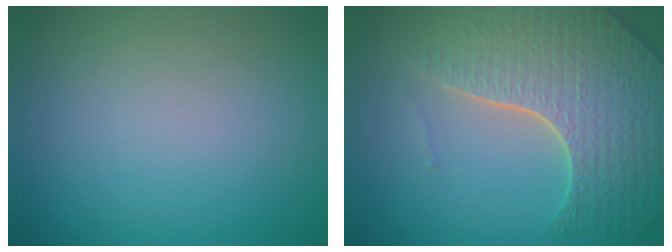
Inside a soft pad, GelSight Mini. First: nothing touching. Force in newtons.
{"total": 7.8, "press": 5.6, "slide": 5.5}